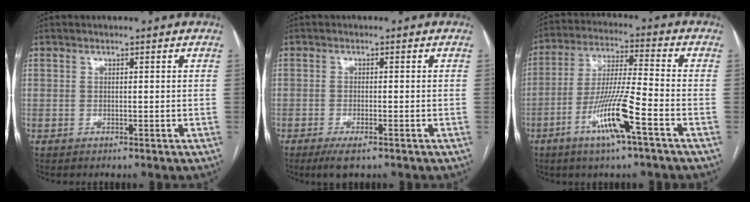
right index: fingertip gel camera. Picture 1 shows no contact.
{"total": 3.6, "force": [-2.4, 0.7, 2.7], "torque": [-0.050, -0.007, -0.038]}
{"total": 11.7, "force": [-5.5, 0.1, 10.3], "torque": [-0.200, -0.009, -0.106]}